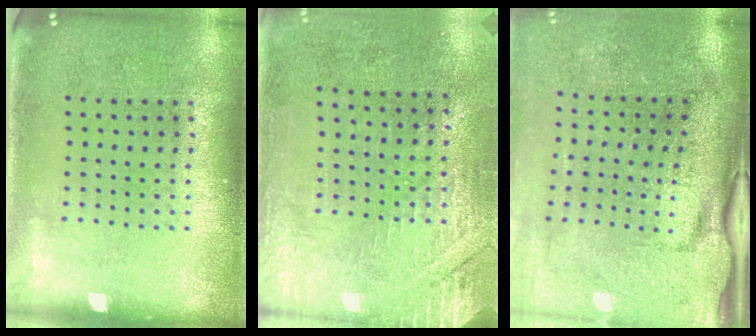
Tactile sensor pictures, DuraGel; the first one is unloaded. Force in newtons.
{"total": 2.8, "press": 2.5, "slide": 1.2}
{"total": 4.4, "press": 3.6, "slide": 2.5}